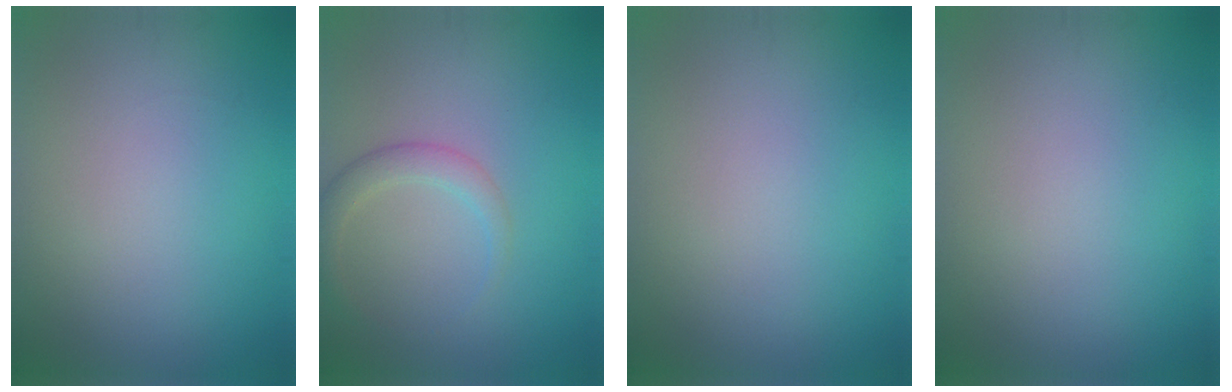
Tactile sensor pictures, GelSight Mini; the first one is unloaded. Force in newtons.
{"total": 2.4, "press": 2.4, "slide": 0.2}
{"total": 0.0}
{"total": 0.0}